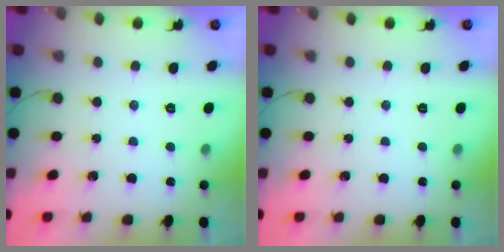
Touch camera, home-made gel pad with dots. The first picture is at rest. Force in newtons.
{"total": 0.0}